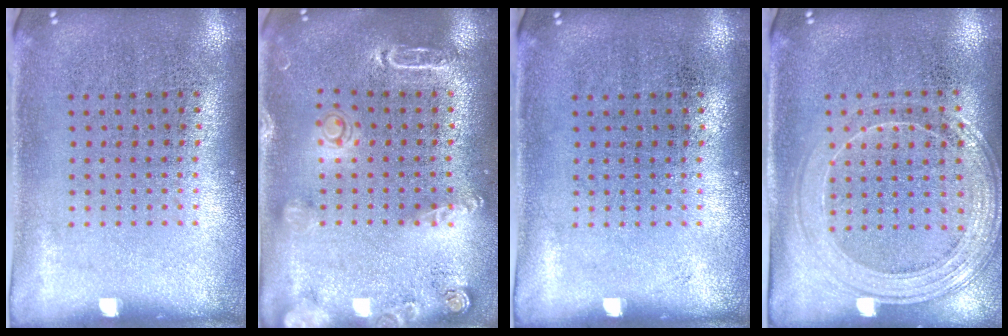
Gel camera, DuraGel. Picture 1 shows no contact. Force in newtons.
{"total": 1.8, "press": 1.8, "slide": 0.4}
{"total": 0.0}
{"total": 1.5, "press": 1.4, "slide": 0.3}